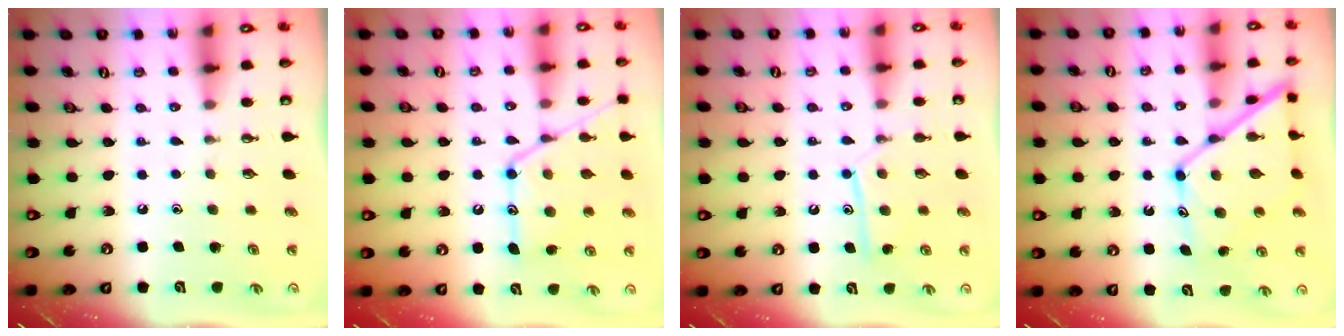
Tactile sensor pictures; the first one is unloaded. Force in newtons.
{"total": 15.1, "press": 15.0, "slide": 1.0}
{"total": 11.5, "press": 11.4, "slide": 0.8}
{"total": 14.4, "press": 14.3, "slide": 1.1}